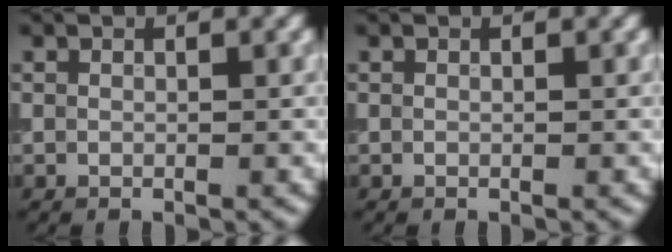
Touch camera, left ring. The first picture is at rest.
{"total": 0.0}